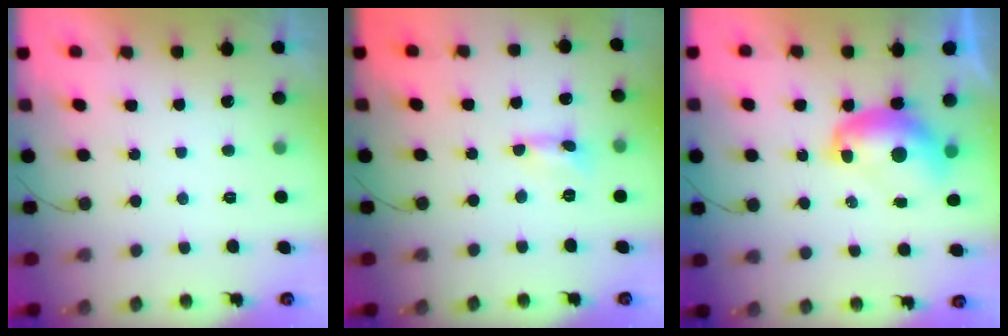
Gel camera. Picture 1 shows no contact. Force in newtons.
{"total": 0.6, "press": 0.6, "slide": 0.0}
{"total": 9.5, "press": 9.5, "slide": 1.1}